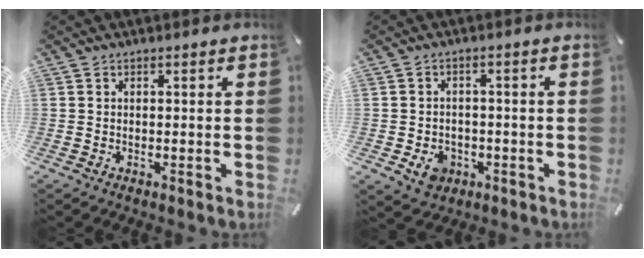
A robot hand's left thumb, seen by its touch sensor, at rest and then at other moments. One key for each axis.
{"total": 5.3, "fx": -2.1, "fy": 4.3, "fz": 2.3, "tx": -0.024, "ty": 0.006, "tz": -0.038}